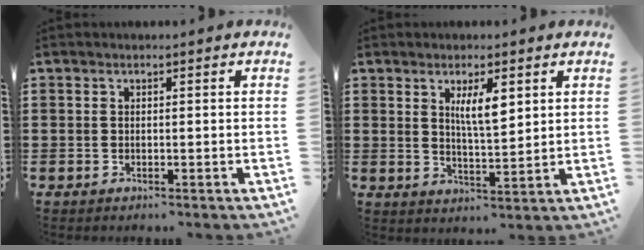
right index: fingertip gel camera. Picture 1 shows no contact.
{"total": 5.1, "force": [2.2, 1.4, 4.4], "torque": [-0.084, 0.001, 0.035]}